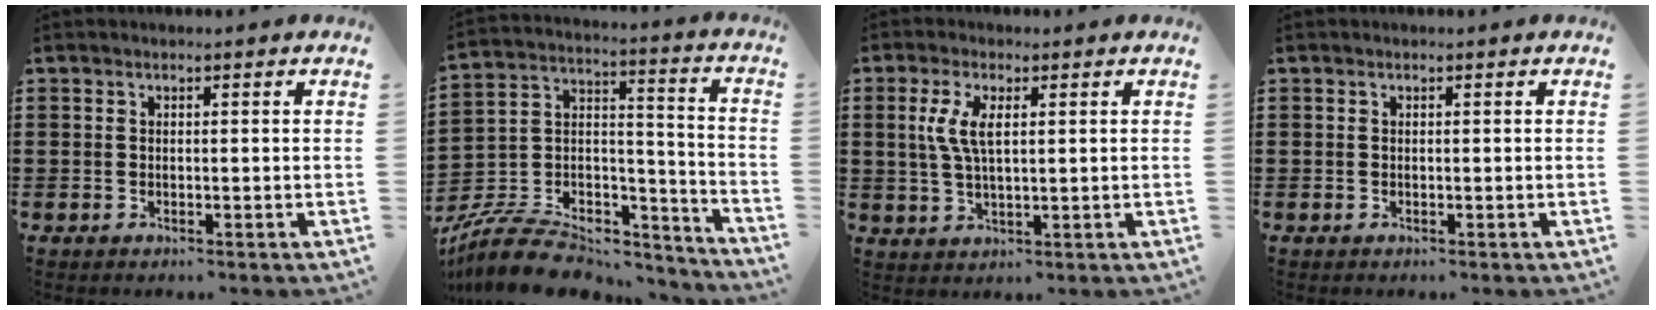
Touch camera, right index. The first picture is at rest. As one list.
[{"total": 9.2, "force": [-7.3, 4.3, 3.6], "torque": [-0.079, 0.017, -0.140]}, {"total": 5.0, "force": [1.2, 2.0, 4.5], "torque": [-0.109, 0.003, 0.014]}, {"total": 0.0}]